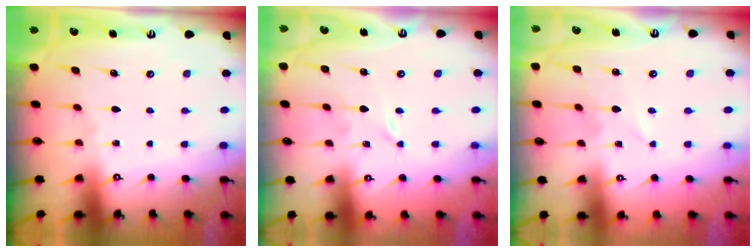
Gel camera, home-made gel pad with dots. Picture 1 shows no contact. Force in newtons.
{"total": 0.0}
{"total": 1.7, "press": 1.7, "slide": 0.3}